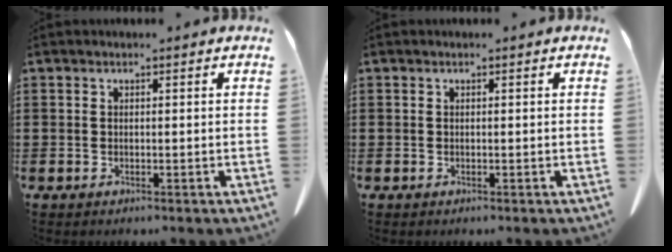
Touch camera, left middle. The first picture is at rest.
{"total": 0.0}